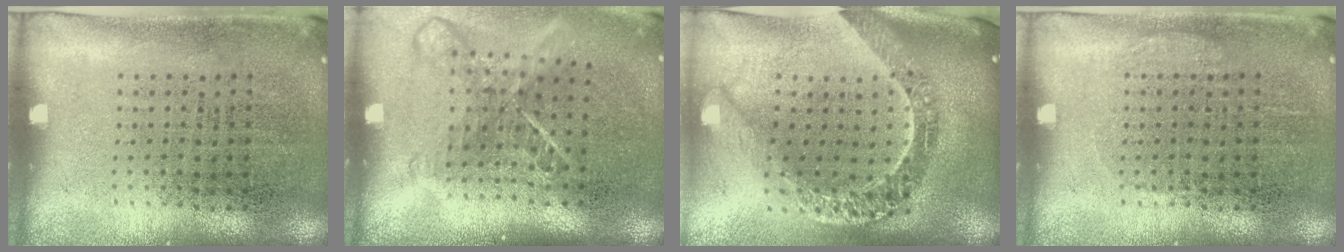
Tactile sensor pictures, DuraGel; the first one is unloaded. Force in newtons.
{"total": 1.8, "press": 1.4, "slide": 1.1}
{"total": 2.9, "press": 2.2, "slide": 1.8}
{"total": 0.7, "press": 0.7, "slide": 0.2}